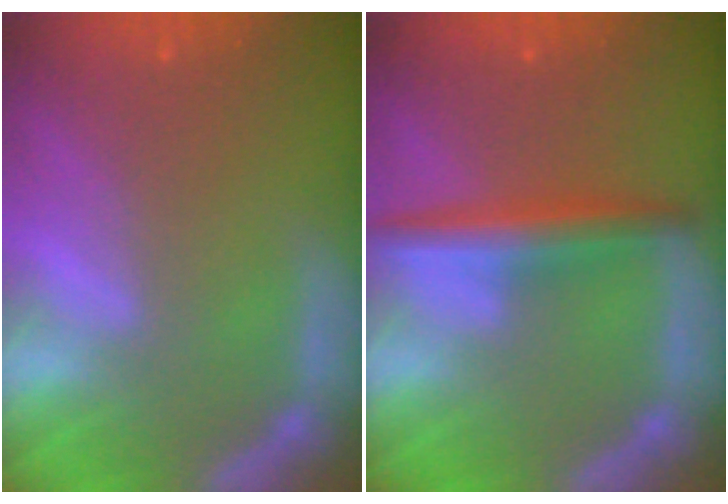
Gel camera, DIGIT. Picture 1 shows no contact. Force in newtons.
{"total": 4.0}